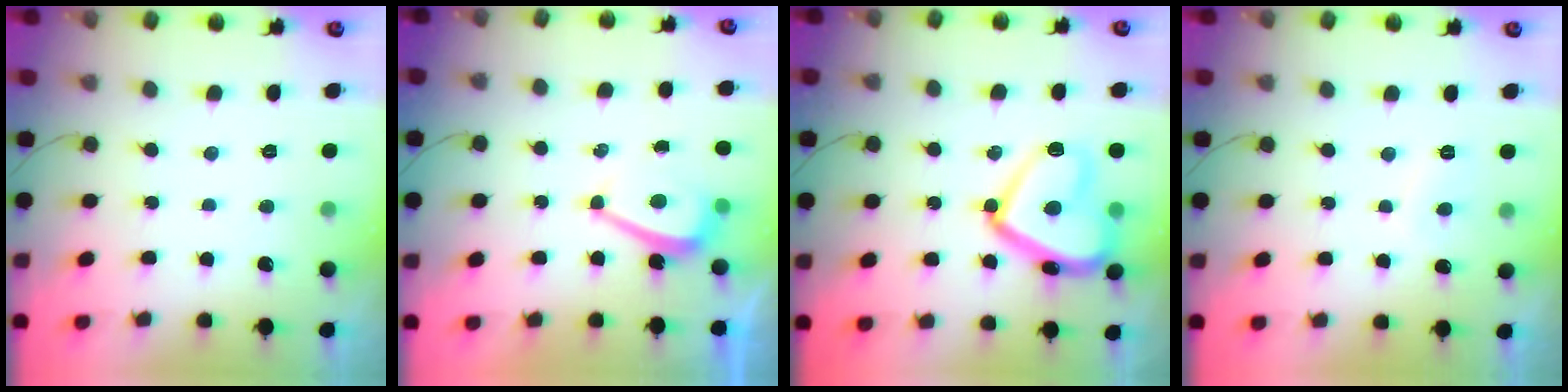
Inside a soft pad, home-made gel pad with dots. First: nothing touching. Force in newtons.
{"total": 5.5, "press": 5.0, "slide": 2.5}
{"total": 18.3, "press": 18.2, "slide": 1.5}
{"total": 2.5, "press": 2.4, "slide": 0.7}